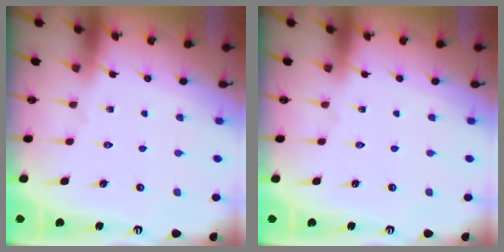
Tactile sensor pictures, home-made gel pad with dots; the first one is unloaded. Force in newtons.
{"total": 0.0}